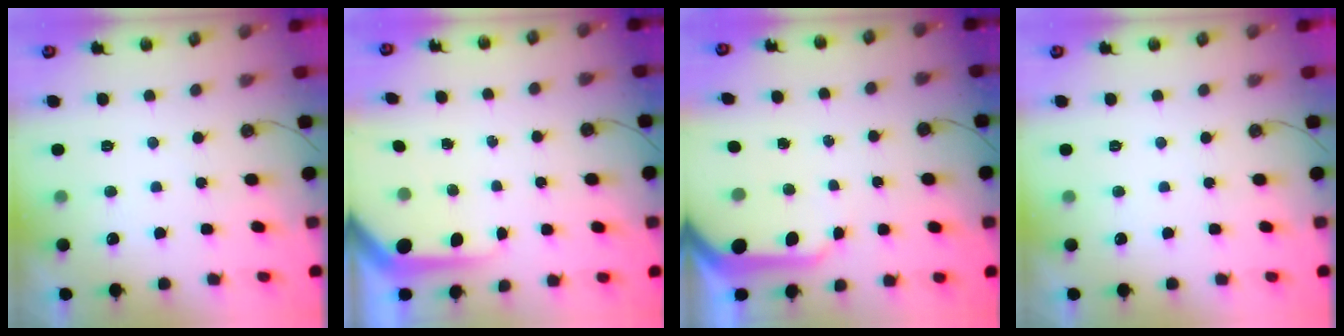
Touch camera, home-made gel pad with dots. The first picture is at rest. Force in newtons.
{"total": 5.9, "press": 5.8, "slide": 0.4}
{"total": 10.9, "press": 10.9, "slide": 1.0}
{"total": 0.0}